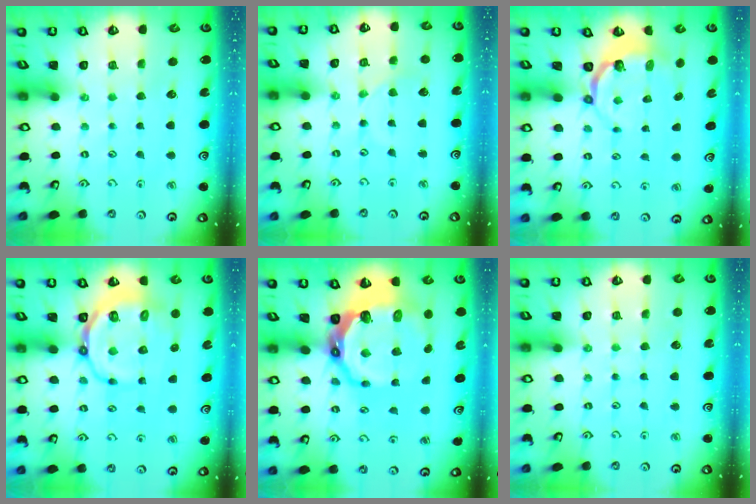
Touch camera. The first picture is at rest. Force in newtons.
{"total": 1.5, "press": 1.5, "slide": 0.4}
{"total": 4.6, "press": 3.5, "slide": 3.0}
{"total": 12.7, "press": 12.4, "slide": 3.0}
{"total": 15.7, "press": 14.8, "slide": 5.3}
{"total": 3.9, "press": 3.8, "slide": 0.4}